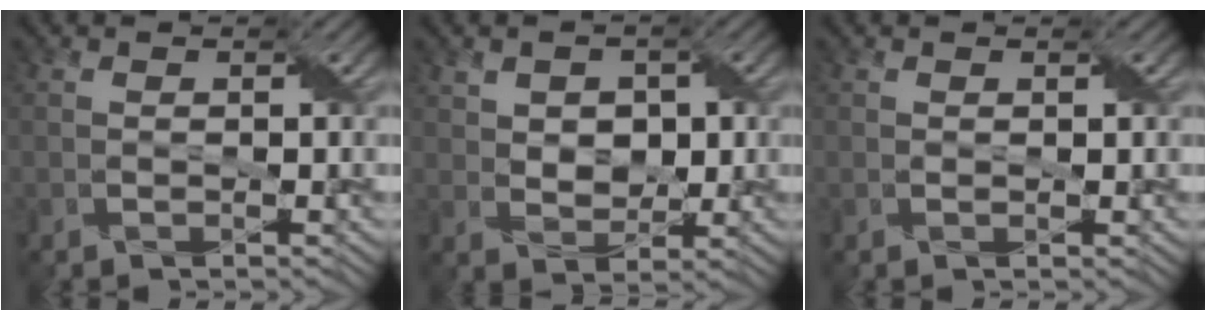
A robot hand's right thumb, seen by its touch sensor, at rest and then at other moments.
{"total": 4.3, "force": [1.1, 3.2, 2.6], "torque": [-0.054, -0.001, 0.017]}
{"total": 0.0}